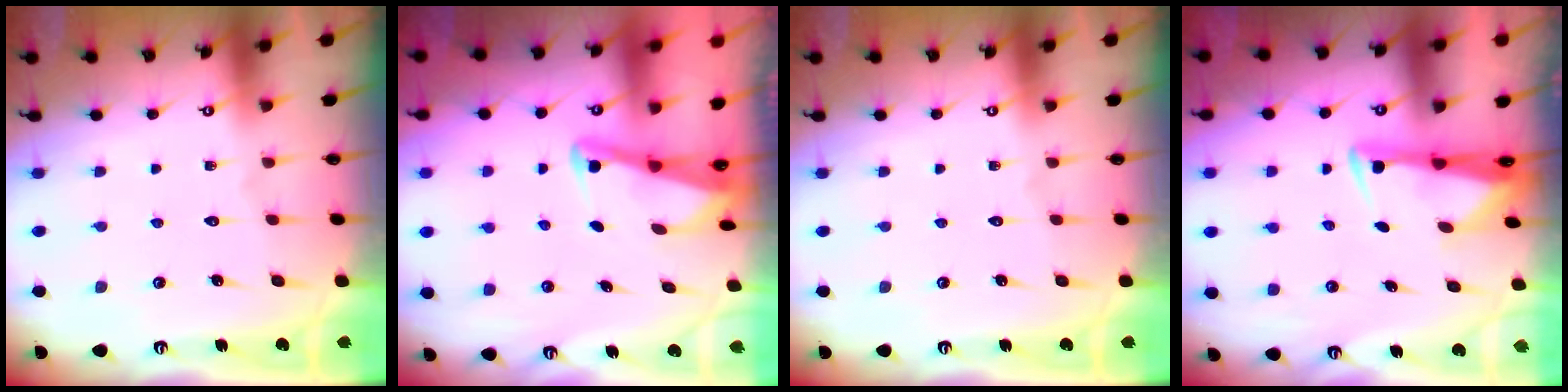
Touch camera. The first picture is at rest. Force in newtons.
{"total": 3.0, "press": 3.0, "slide": 0.4}
{"total": 0.0}
{"total": 3.1, "press": 3.0, "slide": 0.9}